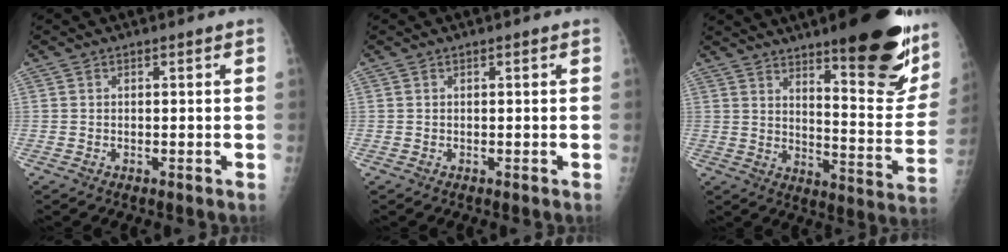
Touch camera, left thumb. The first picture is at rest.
{"total": 0.0}
{"total": 23.2, "force": [14.1, 5.7, 17.5], "torque": [-0.200, -0.086, 0.202]}